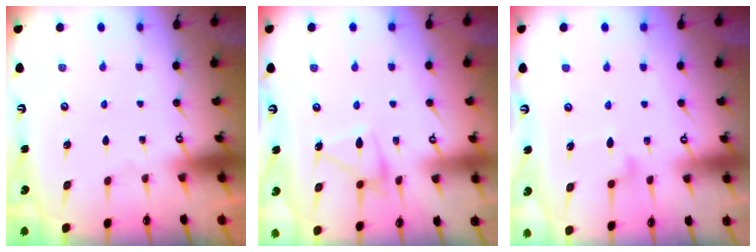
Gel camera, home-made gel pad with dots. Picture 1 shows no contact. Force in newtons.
{"total": 12.2, "press": 12.2, "slide": 0.8}
{"total": 11.3, "press": 11.2, "slide": 0.6}